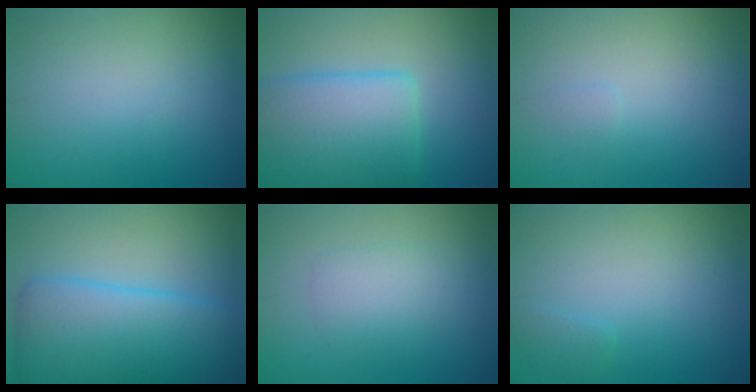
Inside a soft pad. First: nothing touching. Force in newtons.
{"total": 7.4, "press": 7.4, "slide": 0.2}
{"total": 0.5, "press": 0.5, "slide": 0.0}
{"total": 8.0, "press": 8.0, "slide": 0.3}
{"total": 1.9, "press": 1.9, "slide": 0.0}
{"total": 1.0, "press": 1.0, "slide": 0.0}